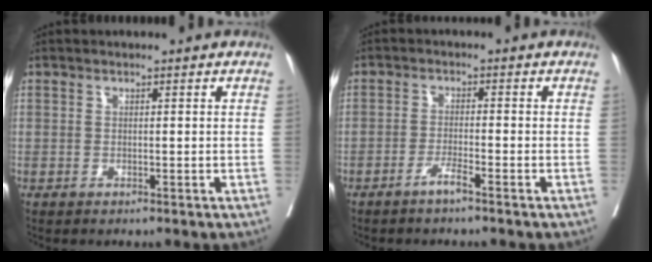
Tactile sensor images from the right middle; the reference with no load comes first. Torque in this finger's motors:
{"motor_torque": [0.37, -0.34, 0.04, 0.05]}